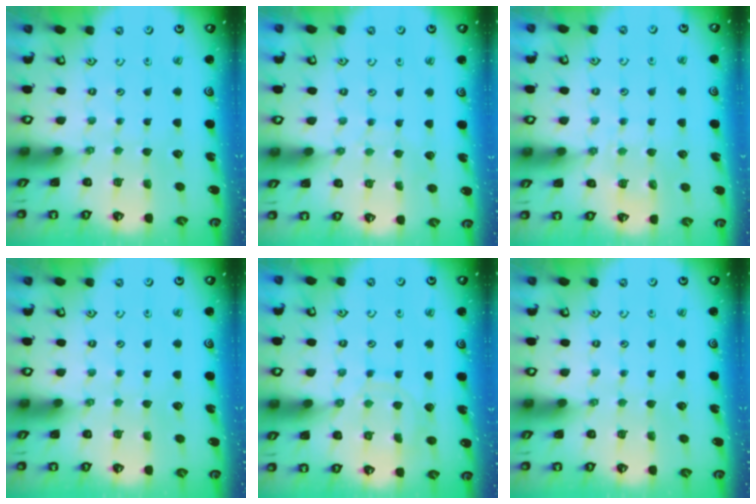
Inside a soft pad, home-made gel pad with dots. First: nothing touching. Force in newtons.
{"total": 5.9, "press": 5.9, "slide": 0.6}
{"total": 6.0, "press": 5.9, "slide": 0.7}
{"total": 0.0}
{"total": 8.6, "press": 8.5, "slide": 0.9}
{"total": 0.0}